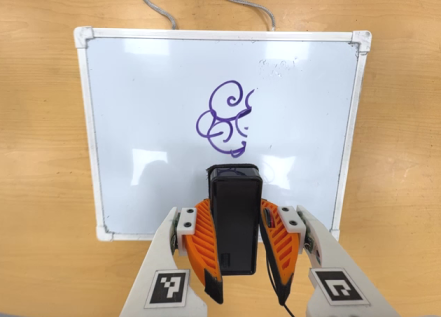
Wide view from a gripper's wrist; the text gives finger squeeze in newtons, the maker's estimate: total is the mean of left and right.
{"total": 7.7, "left": 6.2, "right": 9.3}